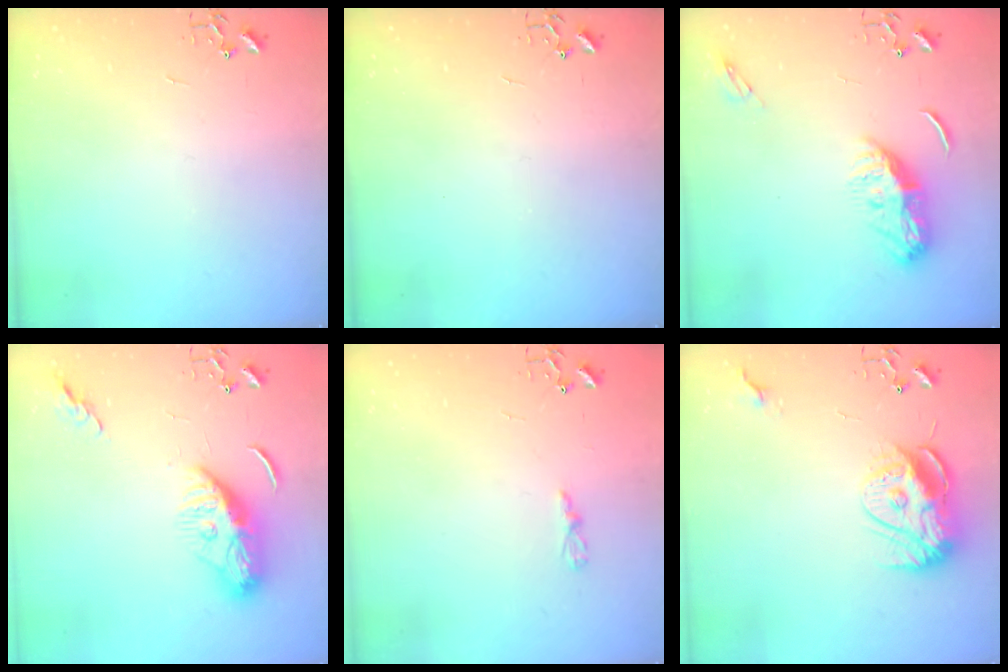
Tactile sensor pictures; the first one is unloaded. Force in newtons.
{"total": 0.0}
{"total": 10.5, "press": 10.5, "slide": 0.4}
{"total": 10.7, "press": 10.6, "slide": 1.1}
{"total": 2.9, "press": 2.9, "slide": 0.4}
{"total": 13.7, "press": 13.7, "slide": 1.2}